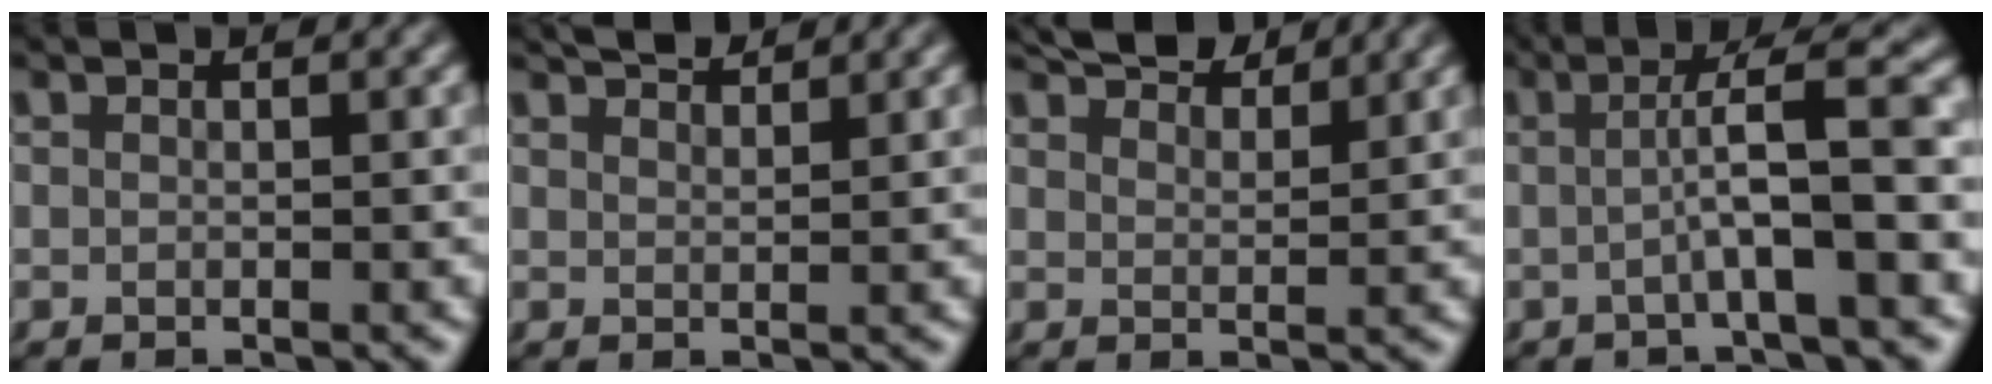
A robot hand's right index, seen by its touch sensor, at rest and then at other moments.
{"total": 2.5, "force": [2.4, 0.2, 0.8], "torque": [-0.006, 0.000, 0.042]}
{"total": 5.4, "force": [4.7, 1.4, 2.1], "torque": [-0.025, 0.008, 0.075]}
{"total": 5.6, "force": [-0.1, 0.7, 5.5], "torque": [-0.067, 0.017, -0.004]}